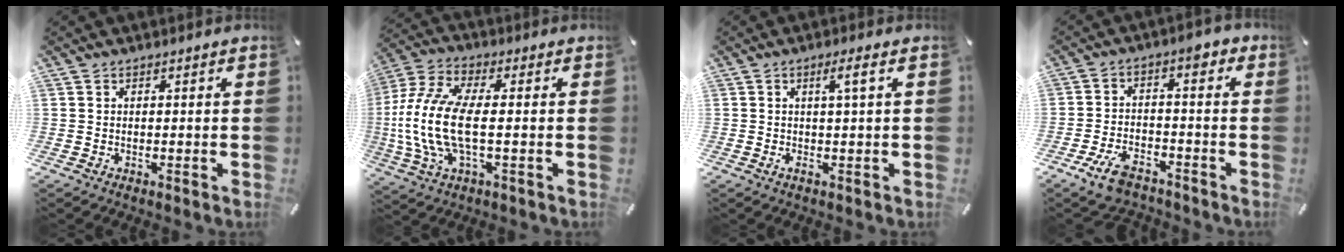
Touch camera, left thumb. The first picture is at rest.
{"total": 14.8, "force": [-0.9, 6.5, 13.3], "torque": [-0.296, -0.017, -0.020]}
{"total": 4.5, "force": [0.8, 0.1, 4.4], "torque": [-0.076, -0.007, 0.008]}
{"total": 9.8, "force": [-5.1, 5.7, 6.2], "torque": [-0.114, 0.030, -0.094]}